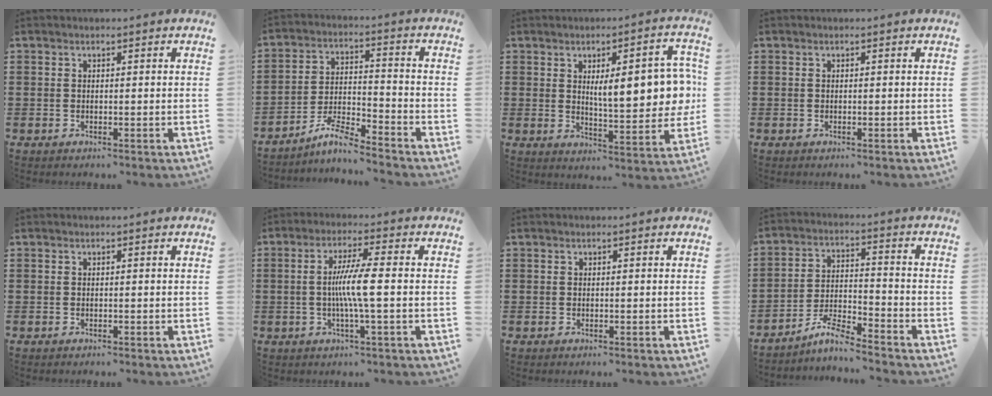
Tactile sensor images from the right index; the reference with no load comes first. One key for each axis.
{"total": 6.2, "fx": -5.5, "fy": 0.4, "fz": 2.8, "tx": -0.062, "ty": -0.003, "tz": -0.108}
{"total": 11.1, "fx": 1.8, "fy": 3.7, "fz": 10.3, "tx": -0.140, "ty": -0.006, "tz": 0.022}
{"total": 0.0}
{"total": 0.0}
{"total": 6.3, "fx": -0.6, "fy": 0.0, "fz": 6.3, "tx": -0.119, "ty": -0.007, "tz": -0.017}
{"total": 0.0}
{"total": 5.9, "fx": -5.3, "fy": 0.3, "fz": 2.7, "tx": -0.067, "ty": -0.006, "tz": -0.106}